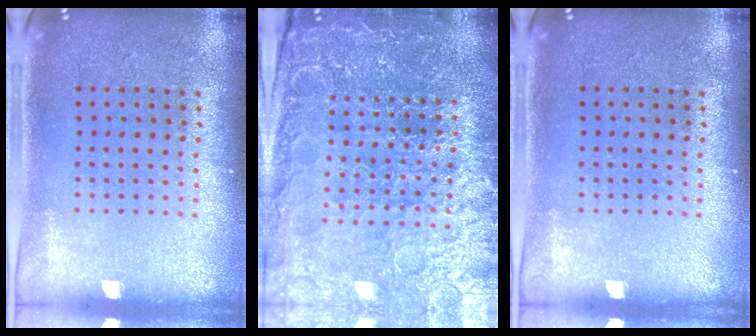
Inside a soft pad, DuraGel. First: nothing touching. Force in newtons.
{"total": 5.4, "press": 5.0, "slide": 2.1}
{"total": 0.0}